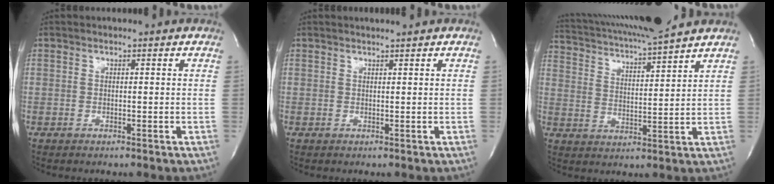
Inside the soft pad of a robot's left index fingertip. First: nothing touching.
{"total": 1.1, "force": [1.0, -0.3, 0.4], "torque": [-0.006, 0.000, 0.019]}
{"total": 14.5, "force": [12.9, 0.0, 6.5], "torque": [-0.129, 0.015, 0.207]}